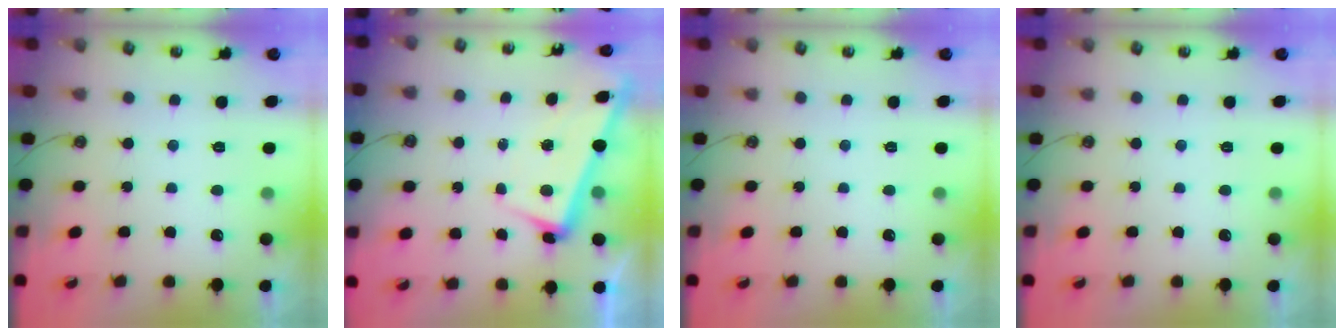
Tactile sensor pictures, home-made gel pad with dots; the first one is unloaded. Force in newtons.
{"total": 3.3, "press": 3.1, "slide": 1.1}
{"total": 0.0}
{"total": 0.0}